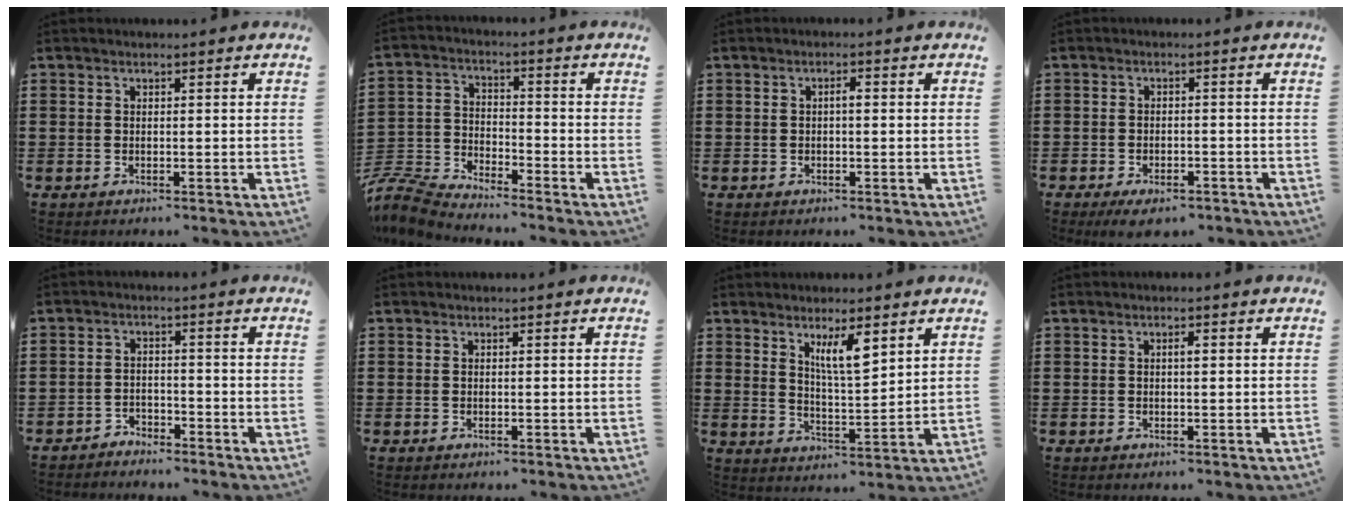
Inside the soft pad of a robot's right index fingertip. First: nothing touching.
{"total": 6.1, "force": [-6.0, 0.3, 1.0], "torque": [-0.049, -0.011, -0.127]}
{"total": 1.2, "force": [-0.1, 0.3, 1.2], "torque": [-0.022, 0.001, -0.003]}
{"total": 1.8, "force": [-1.7, 0.3, 0.4], "torque": [-0.012, -0.002, -0.035]}
{"total": 2.3, "force": [-2.2, 0.5, -0.1], "torque": [-0.009, 0.001, -0.049]}
{"total": 0.0}
{"total": 6.4, "force": [3.6, 1.7, 5.0], "torque": [-0.100, 0.000, 0.059]}
{"total": 0.9, "force": [0.1, 0.2, 0.9], "torque": [-0.017, 0.001, 0.001]}